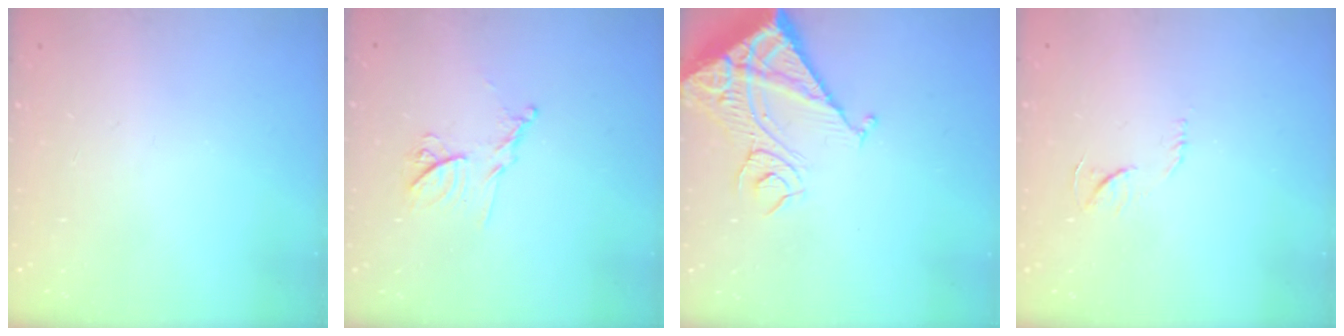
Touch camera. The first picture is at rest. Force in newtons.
{"total": 11.0, "press": 11.0, "slide": 0.4}
{"total": 17.3, "press": 17.1, "slide": 2.3}
{"total": 6.1, "press": 6.1, "slide": 0.3}